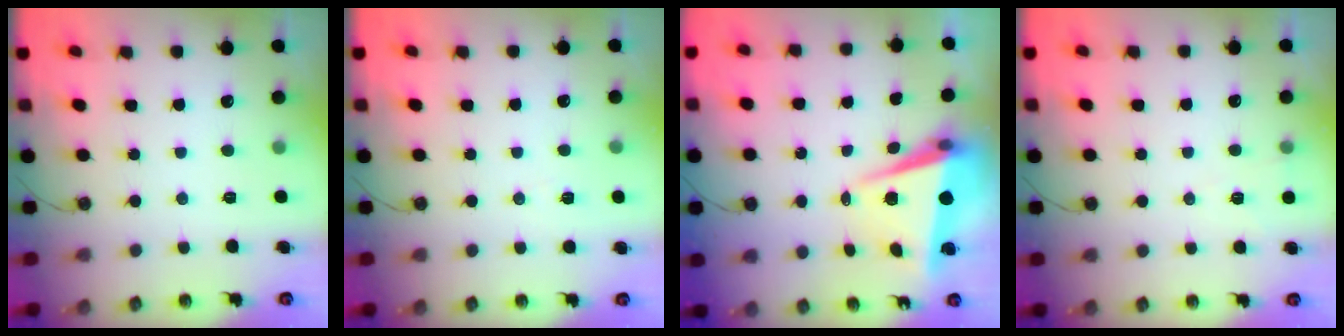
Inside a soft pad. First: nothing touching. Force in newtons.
{"total": 3.3, "press": 3.0, "slide": 1.5}
{"total": 6.5, "press": 6.2, "slide": 1.9}
{"total": 5.4, "press": 3.2, "slide": 4.3}